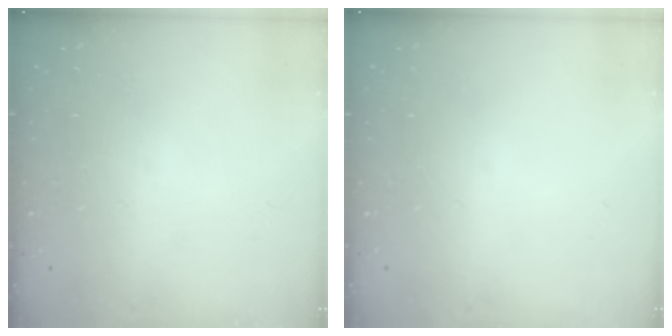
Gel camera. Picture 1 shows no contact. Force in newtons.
{"total": 0.0}